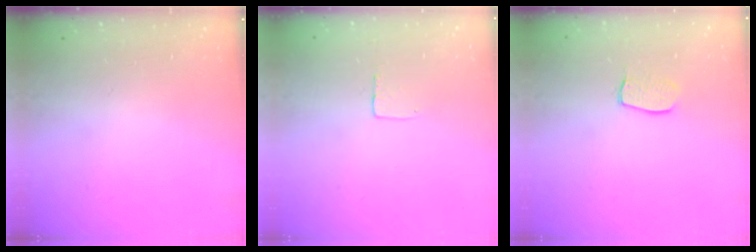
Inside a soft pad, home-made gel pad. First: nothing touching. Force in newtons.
{"total": 2.7, "press": 2.7, "slide": 0.1}
{"total": 6.4, "press": 6.4, "slide": 0.1}